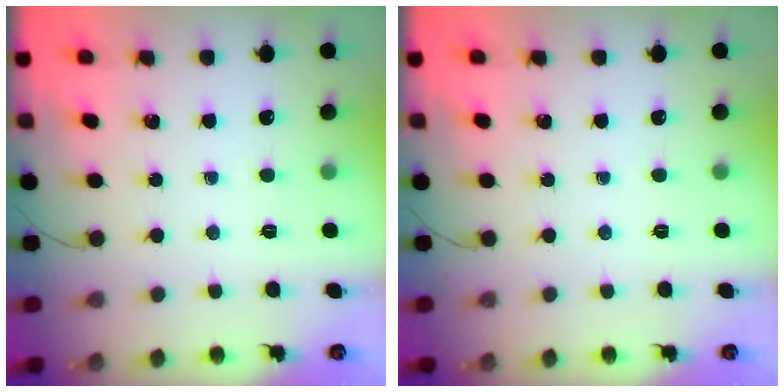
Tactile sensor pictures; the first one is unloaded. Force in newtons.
{"total": 0.0}